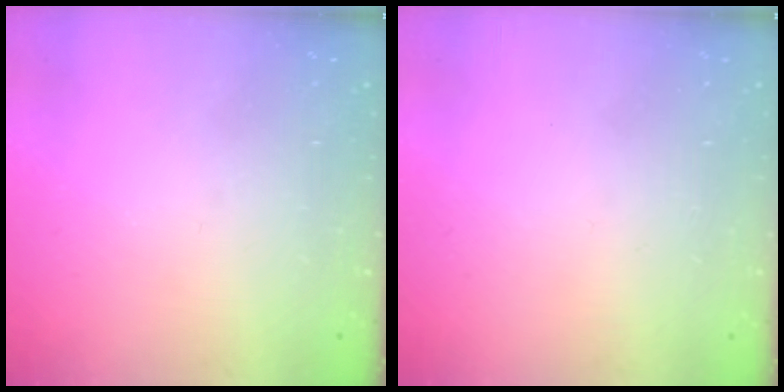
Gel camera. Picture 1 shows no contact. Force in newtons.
{"total": 1.7, "press": 1.7, "slide": 0.1}